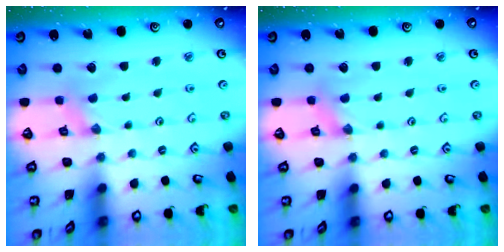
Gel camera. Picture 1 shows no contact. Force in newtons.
{"total": 1.3, "press": 1.2, "slide": 0.2}